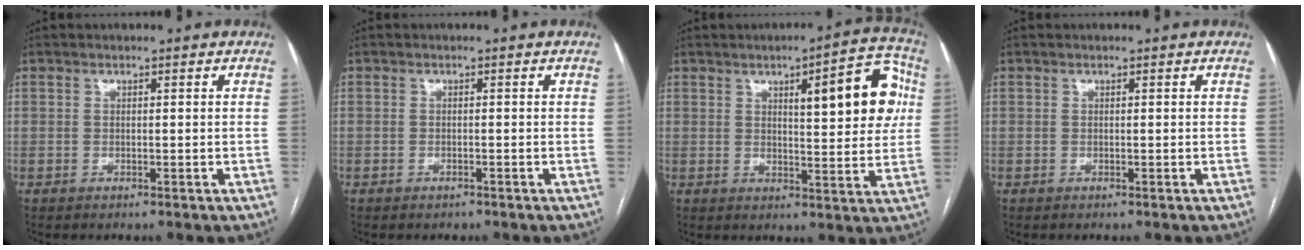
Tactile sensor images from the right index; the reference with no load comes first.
{"total": 0.6, "force": [-0.5, 0.4, 0.2], "torque": [-0.007, 0.000, -0.003]}
{"total": 12.3, "force": [3.4, 2.9, 11.5], "torque": [-0.141, 0.022, 0.041]}
{"total": 0.0}